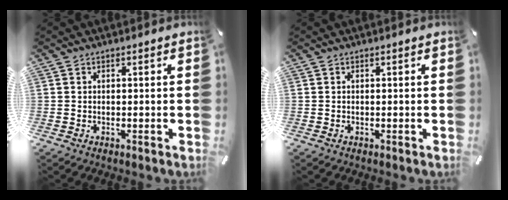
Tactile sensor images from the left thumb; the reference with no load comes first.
{"total": 0.0}